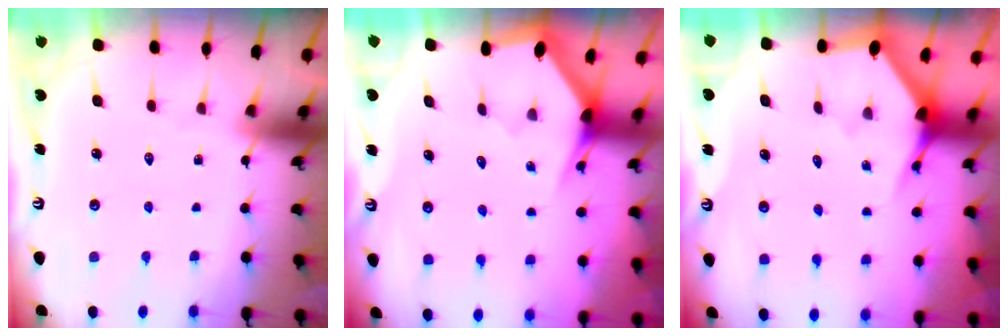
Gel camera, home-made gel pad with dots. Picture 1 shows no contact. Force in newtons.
{"total": 3.2, "press": 3.2, "slide": 0.1}
{"total": 3.5, "press": 3.5, "slide": 0.2}